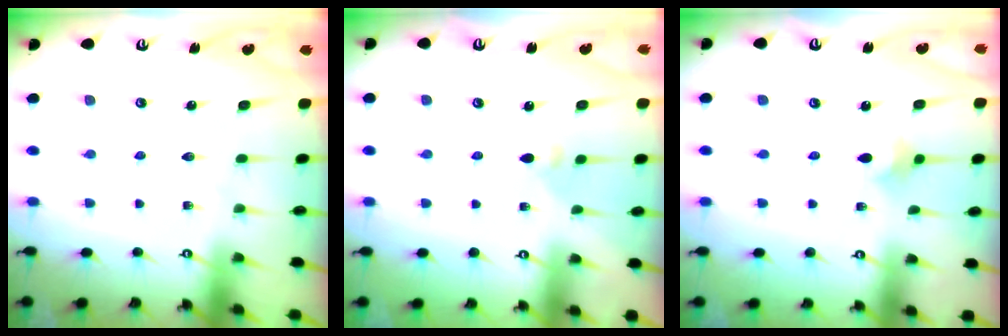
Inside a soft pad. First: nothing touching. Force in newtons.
{"total": 2.5, "press": 2.4, "slide": 0.6}
{"total": 3.4, "press": 3.3, "slide": 0.9}